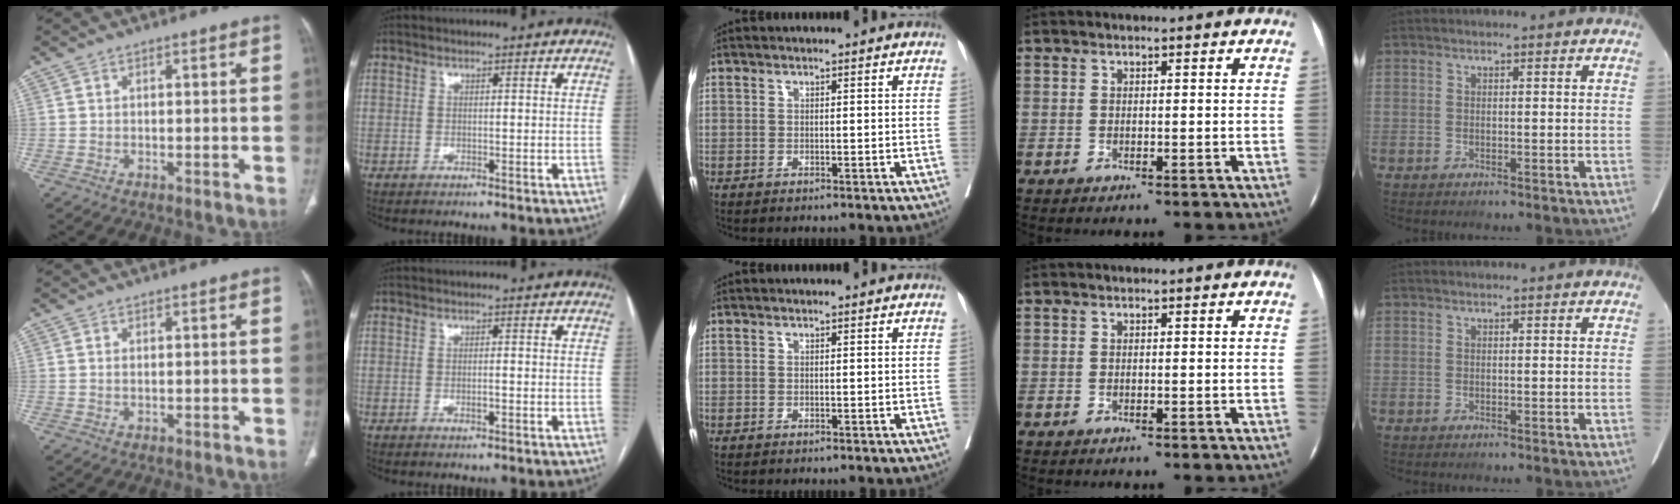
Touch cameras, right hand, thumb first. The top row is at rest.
{"thumb": {"total": 0.6, "force": [0.2, 0.2, 0.5], "torque": [-0.013, 0.003, 0.005]}, "index": {"total": 1.2, "force": [-0.4, 0.2, 1.1], "torque": [-0.021, -0.001, -0.007]}}